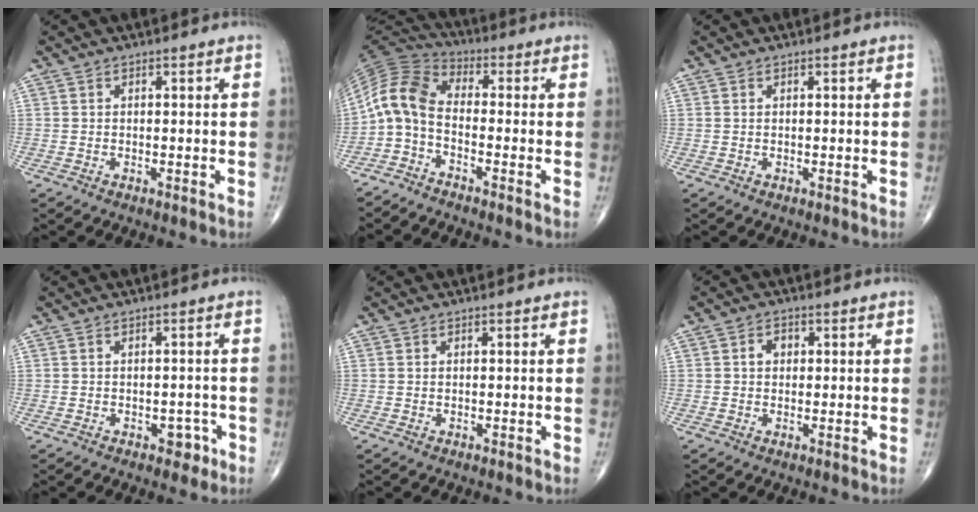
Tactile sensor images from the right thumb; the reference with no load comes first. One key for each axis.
{"total": 8.7, "fx": -2.3, "fy": 4.9, "fz": 6.8, "tx": -0.133, "ty": 0.048, "tz": -0.065}
{"total": 0.0}
{"total": 2.6, "fx": -1.3, "fy": 1.8, "fz": 1.4, "tx": -0.002, "ty": 0.007, "tz": -0.015}
{"total": 0.0}
{"total": 2.5, "fx": 0.5, "fy": 2.0, "fz": 1.4, "tx": -0.013, "ty": 0.007, "tz": 0.006}